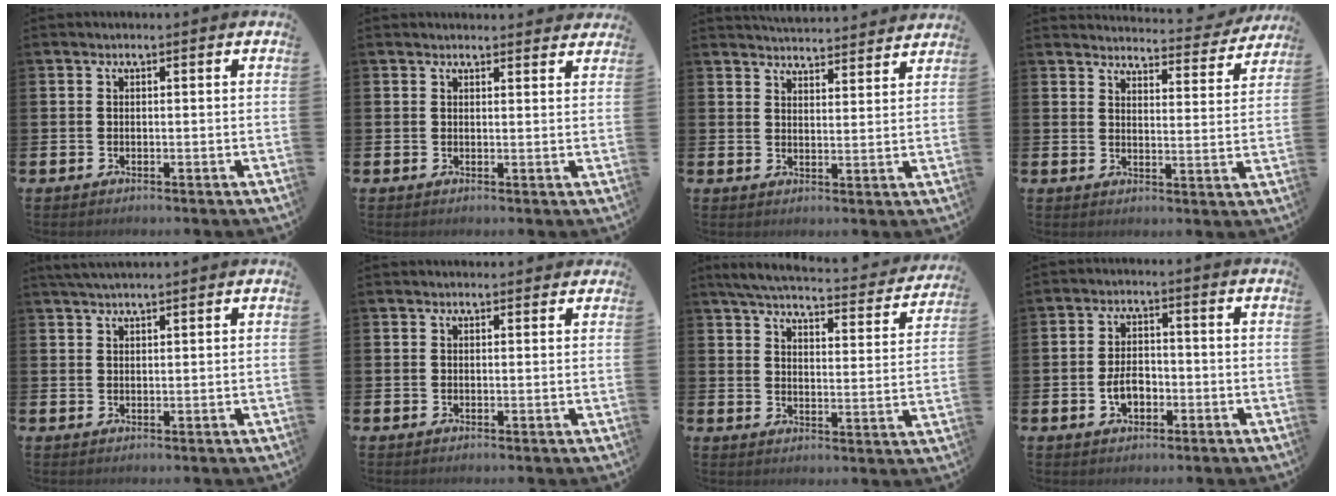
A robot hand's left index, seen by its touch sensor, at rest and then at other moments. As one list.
[{"total": 1.7, "force": [1.7, 0.2, 0.0], "torque": [0.012, -0.012, 0.029]}, {"total": 4.6, "force": [4.6, 0.3, 0.0], "torque": [-0.007, -0.032, 0.082]}, {"total": 4.0, "force": [3.9, 0.5, 0.5], "torque": [-0.009, -0.036, 0.062]}, {"total": 2.2, "force": [2.1, 0.1, 0.6], "torque": [-0.020, 0.000, 0.040]}, {"total": 0.8, "force": [0.8, 0.3, 0.2], "torque": [0.010, -0.003, 0.011]}, {"total": 5.2, "force": [4.9, 0.7, 1.7], "torque": [-0.046, -0.042, 0.077]}, {"total": 3.7, "force": [-1.2, 2.4, 2.5], "torque": [-0.034, 0.000, -0.026]}]